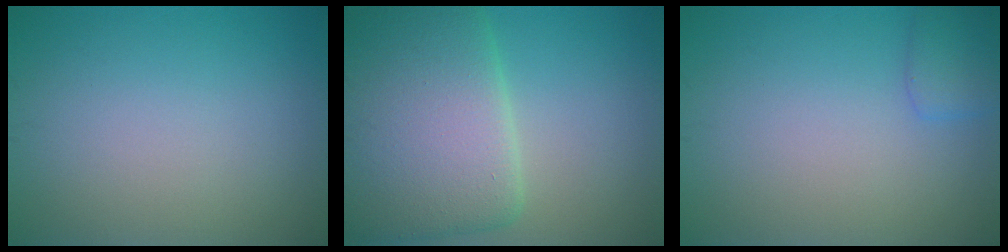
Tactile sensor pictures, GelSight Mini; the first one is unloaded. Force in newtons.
{"total": 11.0, "press": 11.0, "slide": 0.3}
{"total": 1.7, "press": 1.7, "slide": 0.1}